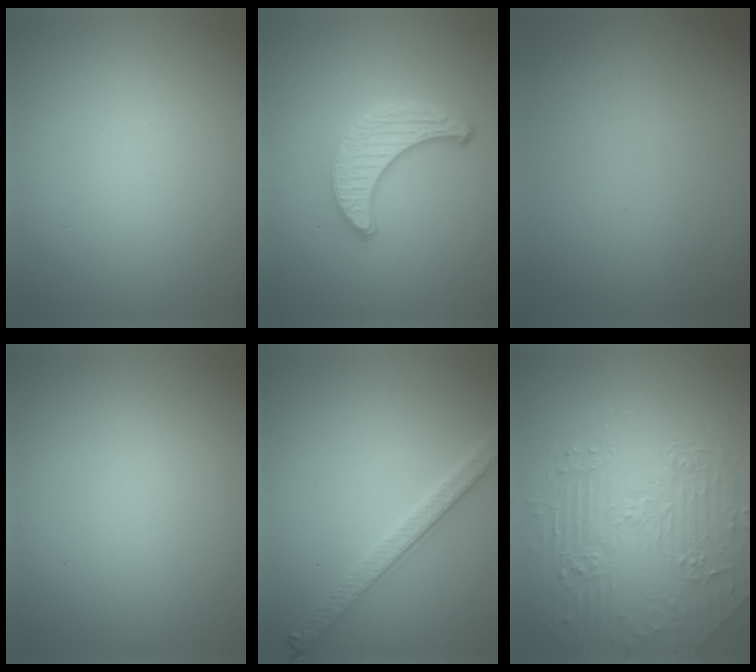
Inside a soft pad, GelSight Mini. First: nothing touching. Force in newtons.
{"total": 3.6, "press": 3.1, "slide": 1.8}
{"total": 0.0}
{"total": 0.0}
{"total": 2.8, "press": 2.7, "slide": 0.7}
{"total": 4.7, "press": 4.6, "slide": 0.8}